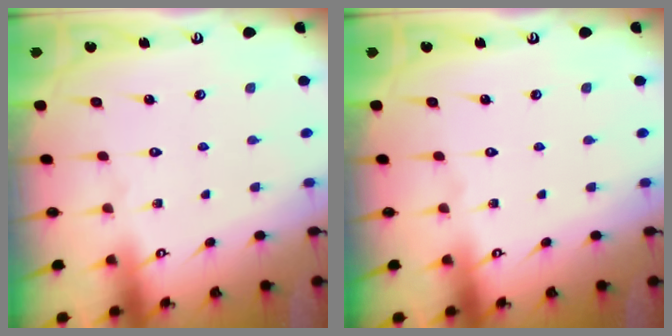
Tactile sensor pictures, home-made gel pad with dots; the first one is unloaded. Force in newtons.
{"total": 0.0}